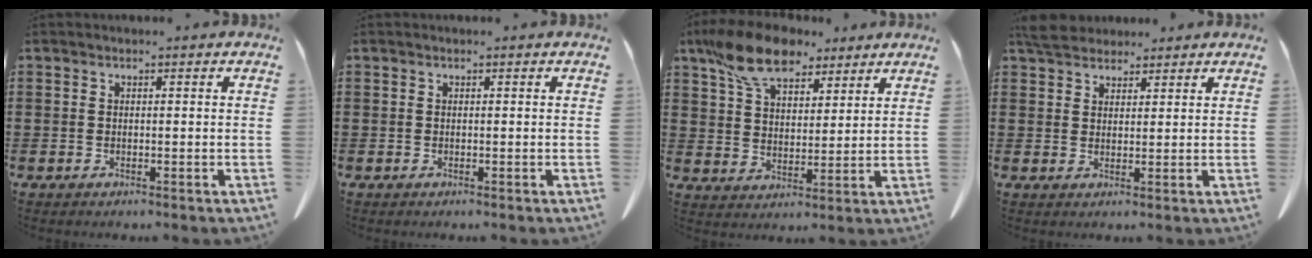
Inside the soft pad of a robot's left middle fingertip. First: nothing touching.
{"total": 0.0}
{"total": 11.3, "force": [8.4, 4.8, 5.7], "torque": [-0.132, -0.011, 0.158]}
{"total": 4.3, "force": [3.9, 1.5, 1.1], "torque": [-0.025, -0.003, 0.074]}